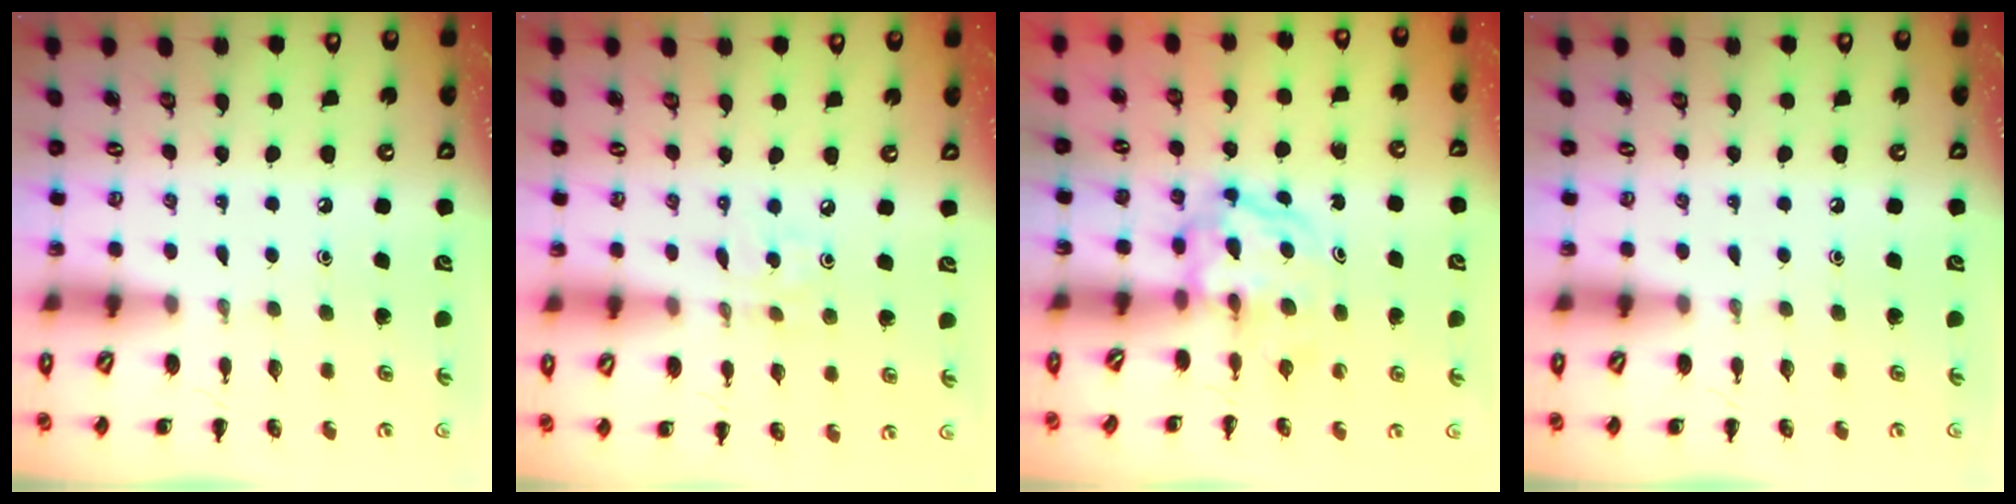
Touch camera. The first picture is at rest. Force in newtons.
{"total": 2.8, "press": 2.7, "slide": 0.9}
{"total": 3.9, "press": 3.9, "slide": 0.5}
{"total": 0.0}